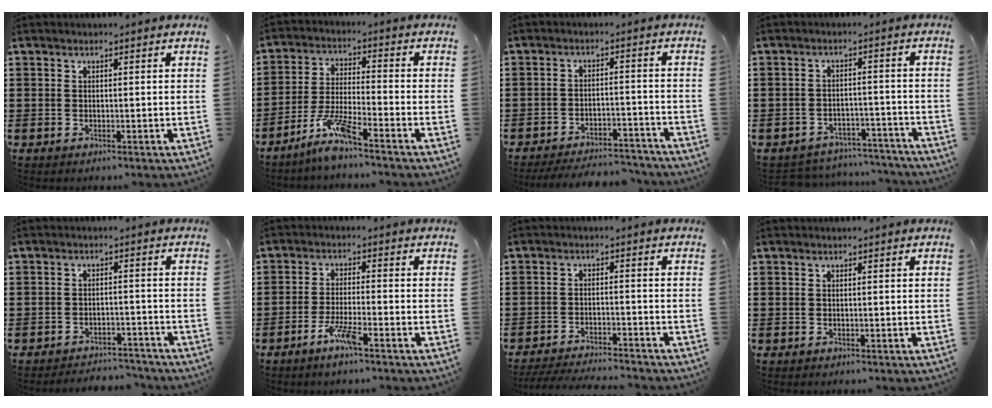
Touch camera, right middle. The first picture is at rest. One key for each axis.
{"total": 6.8, "fx": -5.4, "fy": 0.2, "fz": 4.3, "tx": -0.096, "ty": -0.014, "tz": -0.103}
{"total": 4.8, "fx": -4.7, "fy": 0.4, "fz": 1.1, "tx": -0.026, "ty": -0.003, "tz": -0.094}
{"total": 4.0, "fx": -4.0, "fy": 0.6, "fz": 0.0, "tx": -0.006, "ty": 0.002, "tz": -0.084}
{"total": 3.4, "fx": -3.4, "fy": 0.4, "fz": -0.2, "tx": -0.005, "ty": -0.001, "tz": -0.073}
{"total": 4.8, "fx": -3.0, "fy": 0.2, "fz": 3.7, "tx": -0.081, "ty": -0.009, "tz": -0.056}
{"total": 4.1, "fx": -4.0, "fy": 0.0, "fz": 0.8, "tx": -0.022, "ty": -0.006, "tz": -0.082}
{"total": 0.0}